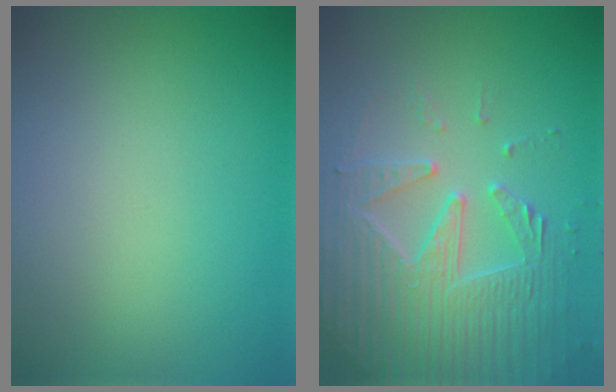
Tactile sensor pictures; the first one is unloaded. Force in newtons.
{"total": 4.8, "press": 4.7, "slide": 0.9}